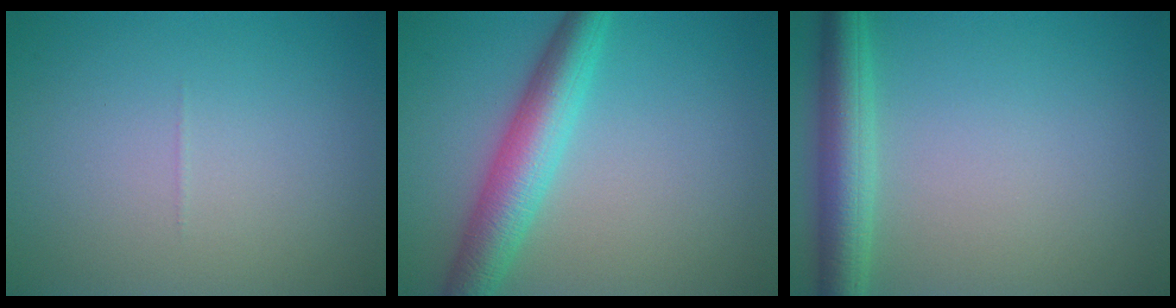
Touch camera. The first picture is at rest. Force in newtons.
{"total": 5.5, "press": 5.5, "slide": 0.1}
{"total": 4.4, "press": 4.4, "slide": 0.1}